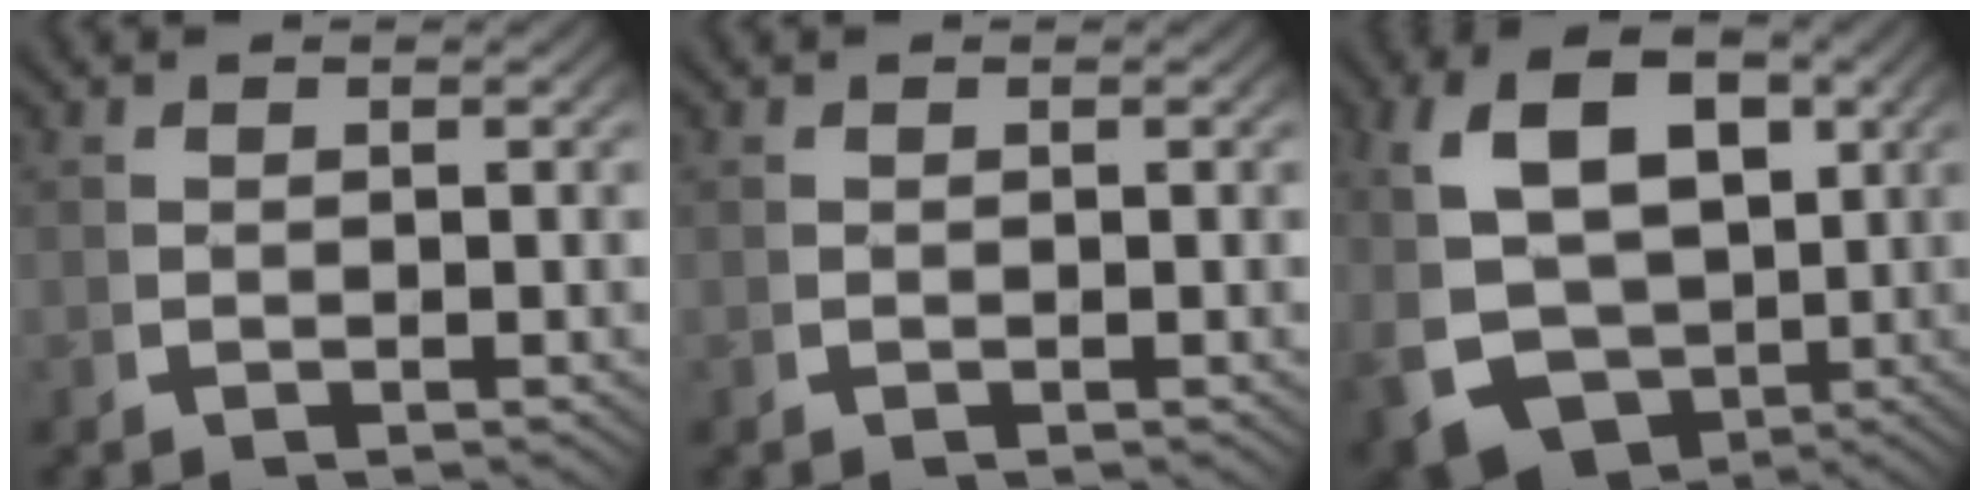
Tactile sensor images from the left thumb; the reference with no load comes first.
{"total": 0.0}
{"total": 12.3, "force": [-2.0, 9.8, 7.1], "torque": [-0.171, -0.050, -0.017]}